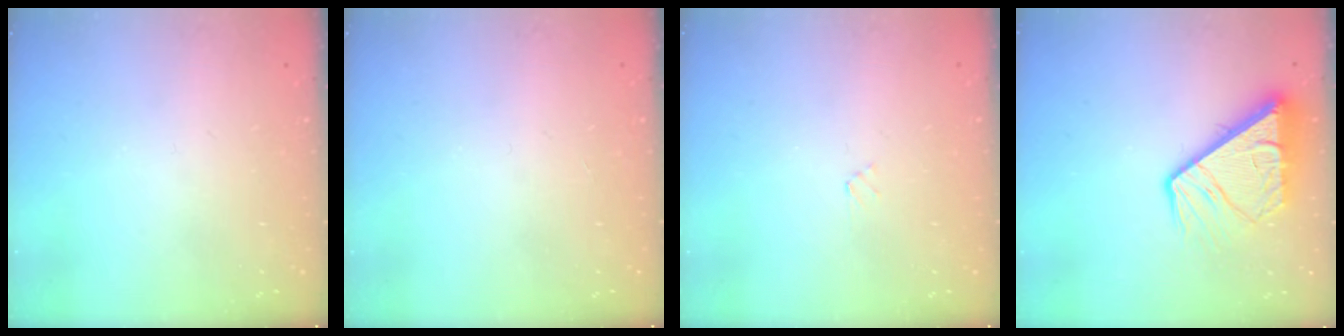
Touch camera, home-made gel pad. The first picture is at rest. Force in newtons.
{"total": 0.0}
{"total": 2.4, "press": 2.3, "slide": 0.4}
{"total": 10.9, "press": 10.8, "slide": 1.3}